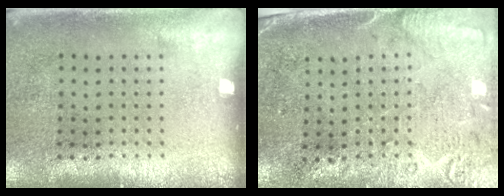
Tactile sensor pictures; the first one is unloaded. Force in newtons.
{"total": 2.8, "press": 2.4, "slide": 1.4}